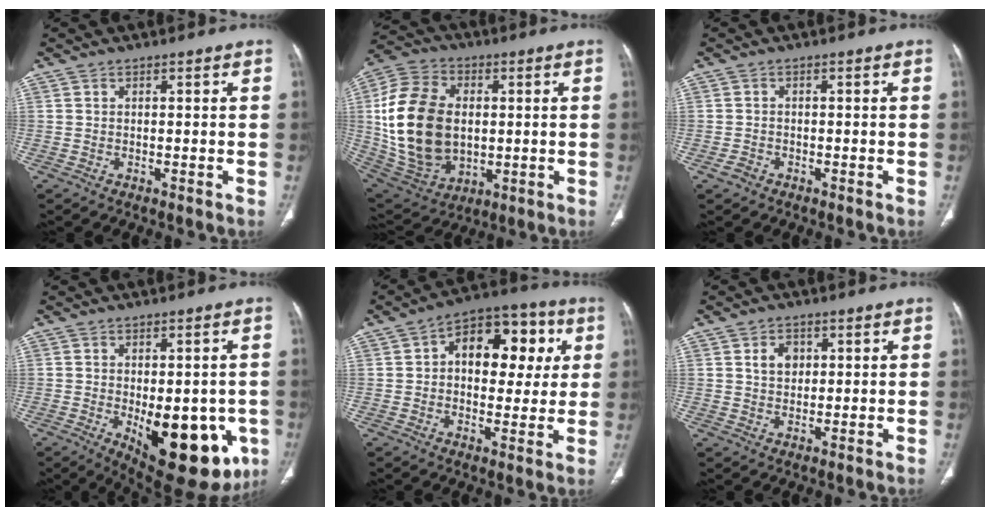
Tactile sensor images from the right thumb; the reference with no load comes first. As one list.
[{"total": 22.6, "force": [1.3, 15.7, 16.3], "torque": [-0.310, -0.001, 0.042]}, {"total": 1.7, "force": [-1.0, 1.2, 0.5], "torque": [-0.012, 0.006, -0.019]}, {"total": 20.0, "force": [-5.7, 9.6, 16.6], "torque": [-0.159, -0.015, -0.049]}, {"total": 15.9, "force": [3.5, 10.1, 11.7], "torque": [-0.109, 0.022, 0.046]}, {"total": 4.0, "force": [1.2, 3.0, 2.3], "torque": [-0.022, -0.004, 0.022]}]